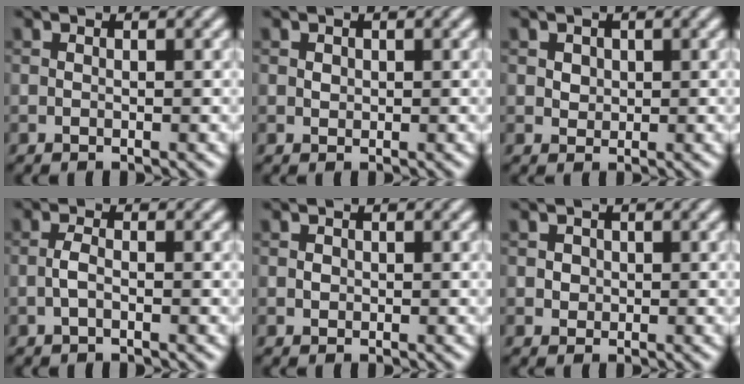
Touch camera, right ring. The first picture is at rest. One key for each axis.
{"total": 0.6, "fx": 0.2, "fy": 0.5, "fz": 0.2, "tx": -0.004, "ty": -0.002, "tz": 0.005}
{"total": 1.2, "fx": 0.5, "fy": 1.1, "fz": 0.4, "tx": -0.007, "ty": -0.001, "tz": 0.011}
{"total": 1.4, "fx": -0.5, "fy": 0.5, "fz": 1.2, "tx": -0.028, "ty": 0.001, "tz": -0.013}
{"total": 0.6, "fx": 0.0, "fy": 0.6, "fz": 0.2, "tx": -0.001, "ty": -0.003, "tz": 0.000}
{"total": 1.1, "fx": 0.2, "fy": 1.0, "fz": 0.3, "tx": 0.001, "ty": -0.001, "tz": 0.005}